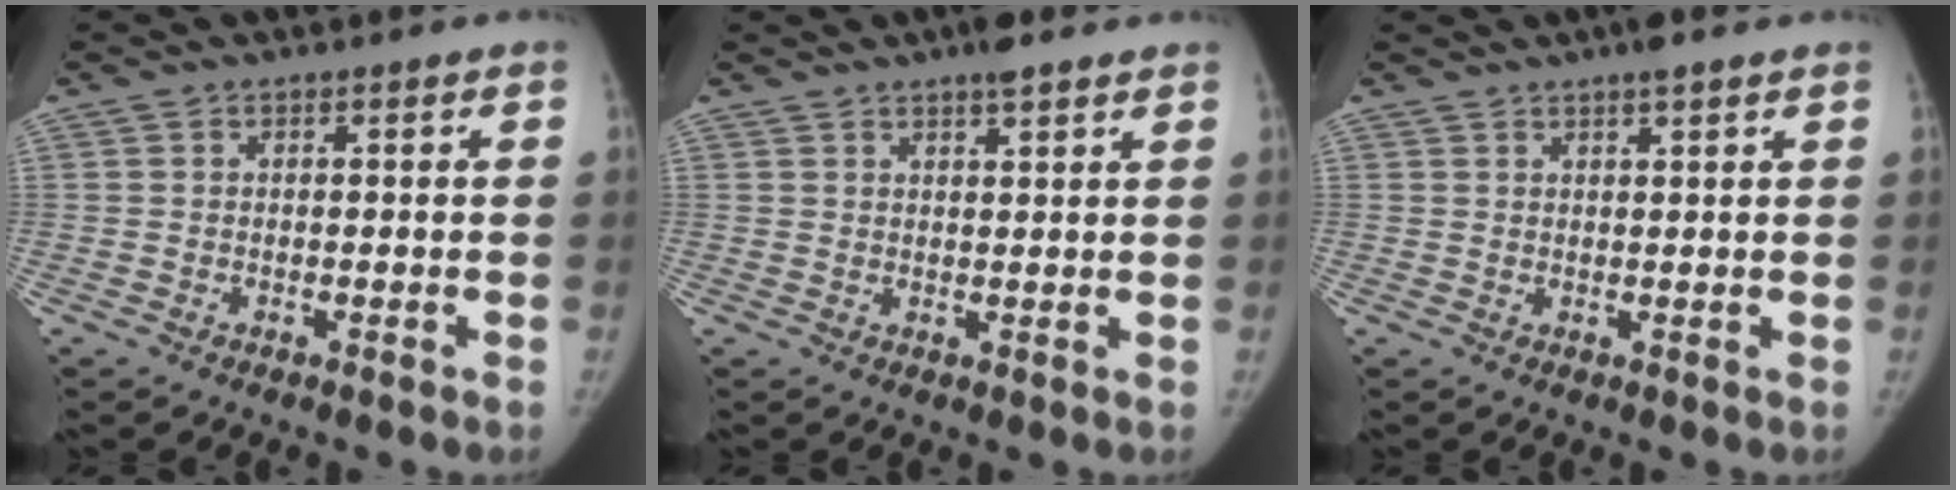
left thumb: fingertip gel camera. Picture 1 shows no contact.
{"total": 3.9, "force": [2.9, 1.0, 2.3], "torque": [-0.029, -0.012, 0.044]}
{"total": 3.2, "force": [2.3, 0.6, 2.1], "torque": [-0.030, -0.002, 0.036]}